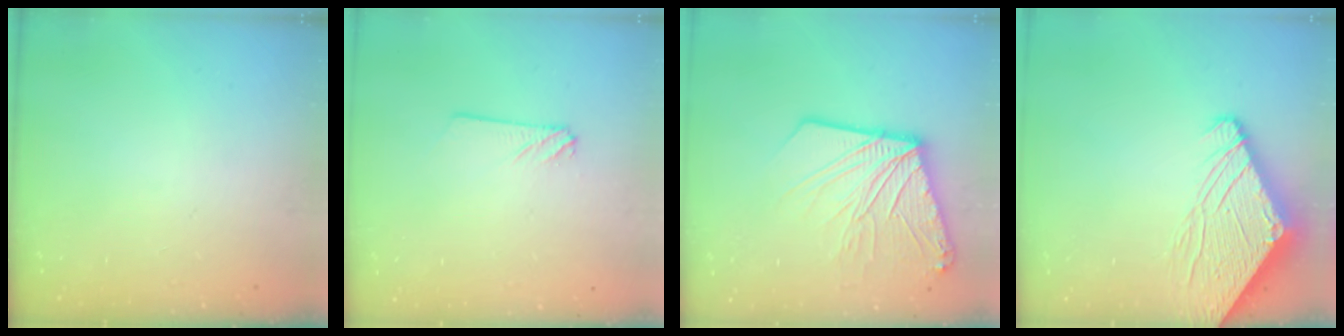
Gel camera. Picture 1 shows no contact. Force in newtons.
{"total": 2.9, "press": 2.9, "slide": 0.3}
{"total": 18.7, "press": 18.5, "slide": 2.5}
{"total": 13.4, "press": 13.3, "slide": 1.4}